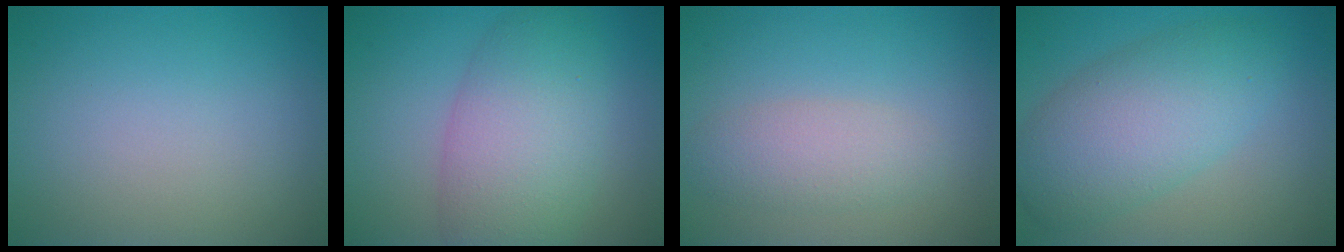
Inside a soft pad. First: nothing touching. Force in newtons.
{"total": 7.4, "press": 7.4, "slide": 0.3}
{"total": 2.8, "press": 2.8, "slide": 0.3}
{"total": 6.9, "press": 6.9, "slide": 0.1}